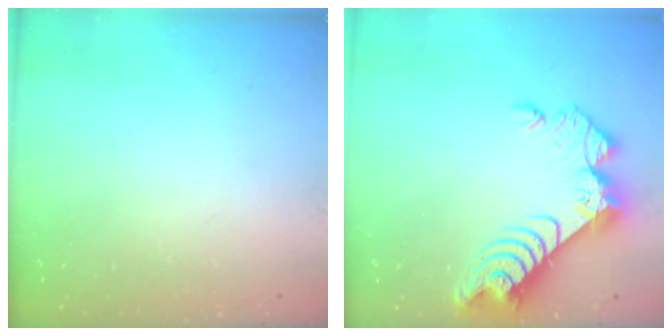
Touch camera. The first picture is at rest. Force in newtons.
{"total": 12.7, "press": 12.7, "slide": 0.8}